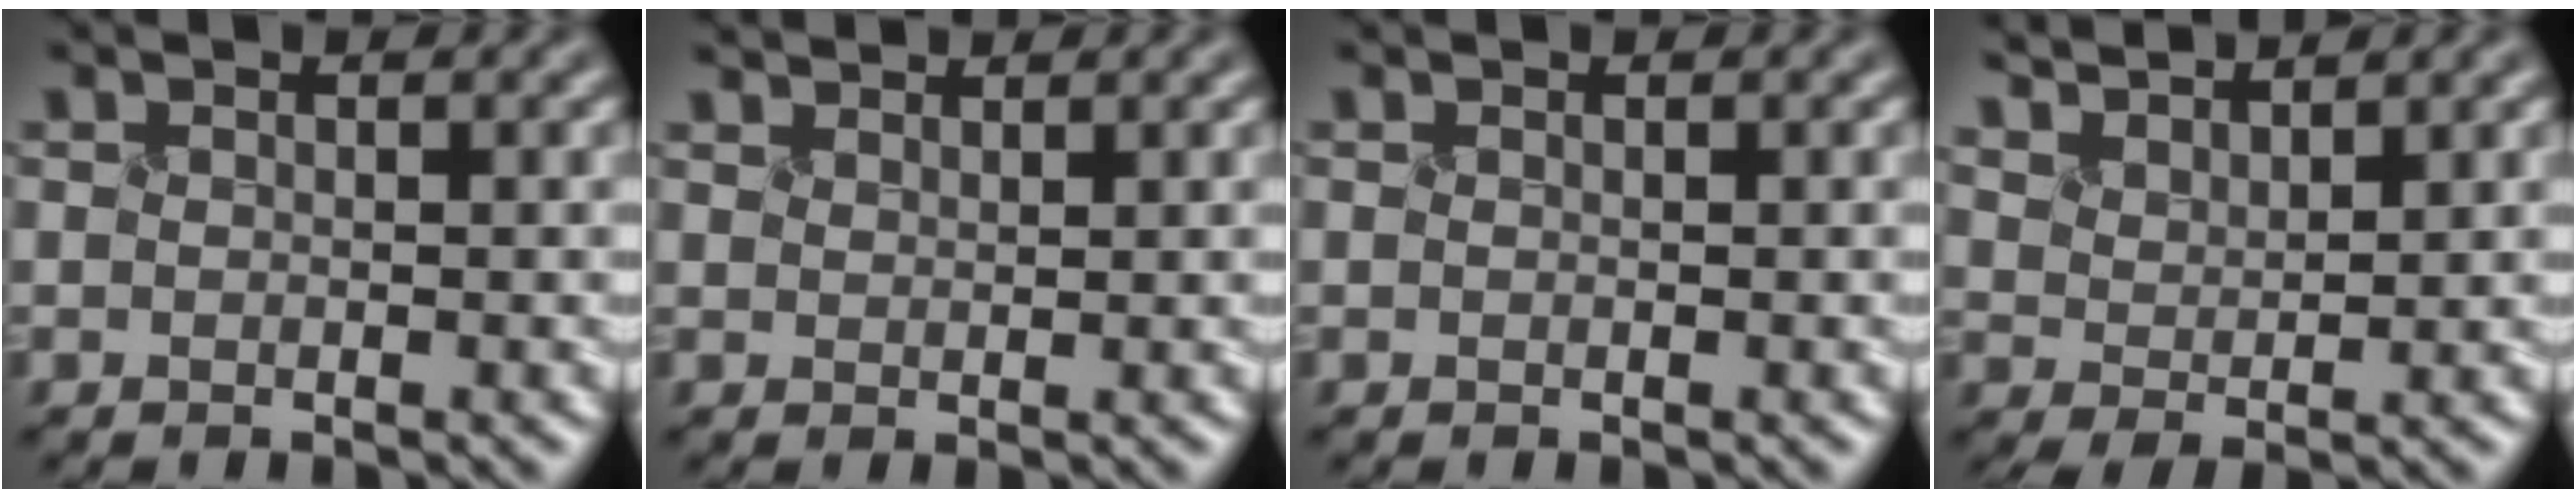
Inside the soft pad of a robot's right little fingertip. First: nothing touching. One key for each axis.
{"total": 1.9, "fx": 1.8, "fy": 0.6, "fz": 0.5, "tx": -0.028, "ty": -0.003, "tz": 0.040}
{"total": 0.0}
{"total": 4.0, "fx": 3.7, "fy": 0.7, "fz": 1.4, "tx": -0.043, "ty": -0.006, "tz": 0.074}